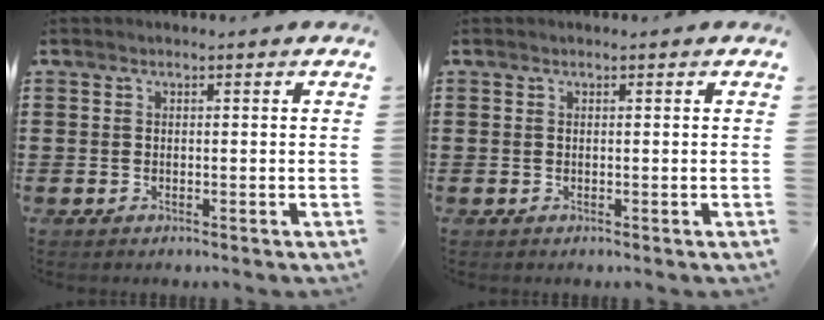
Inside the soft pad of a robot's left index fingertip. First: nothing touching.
{"total": 0.0}